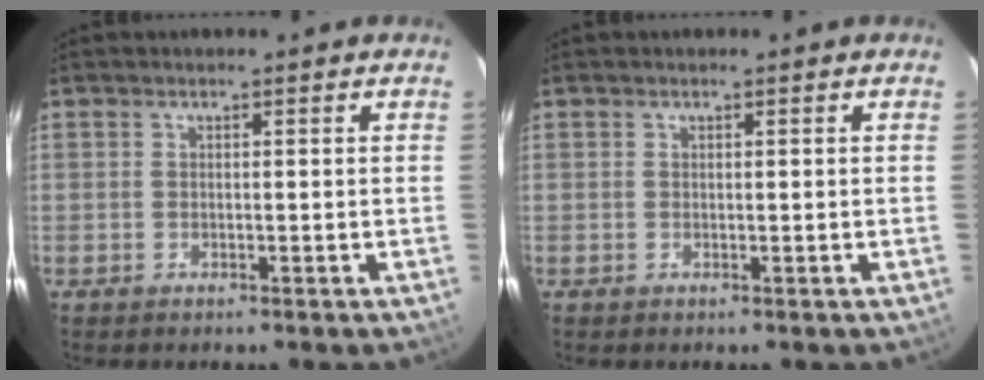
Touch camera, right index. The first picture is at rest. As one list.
[{"total": 0.0}]